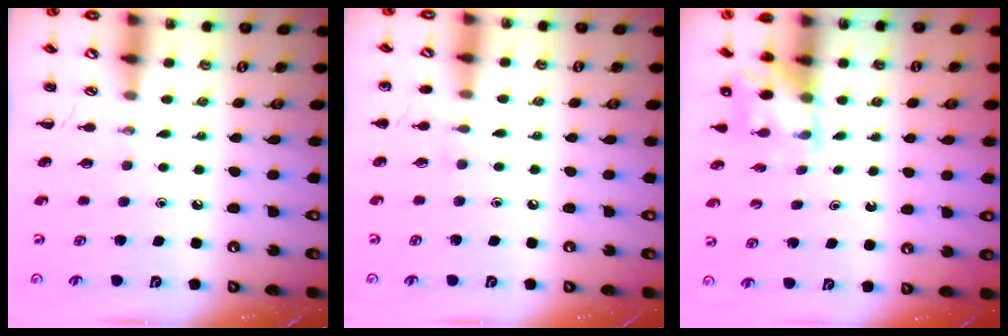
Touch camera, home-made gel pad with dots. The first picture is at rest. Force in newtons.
{"total": 5.0, "press": 4.7, "slide": 1.6}
{"total": 2.1, "press": 2.0, "slide": 0.7}